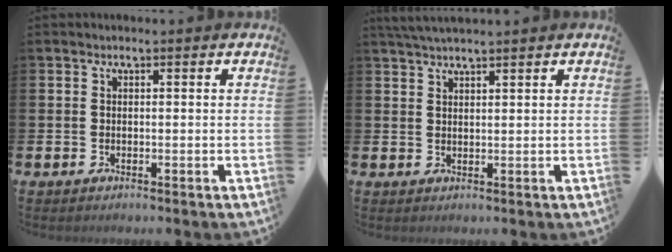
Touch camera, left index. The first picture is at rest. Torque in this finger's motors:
{"motor_torque": [-0.08, -0.05, 0.35, 0.12]}